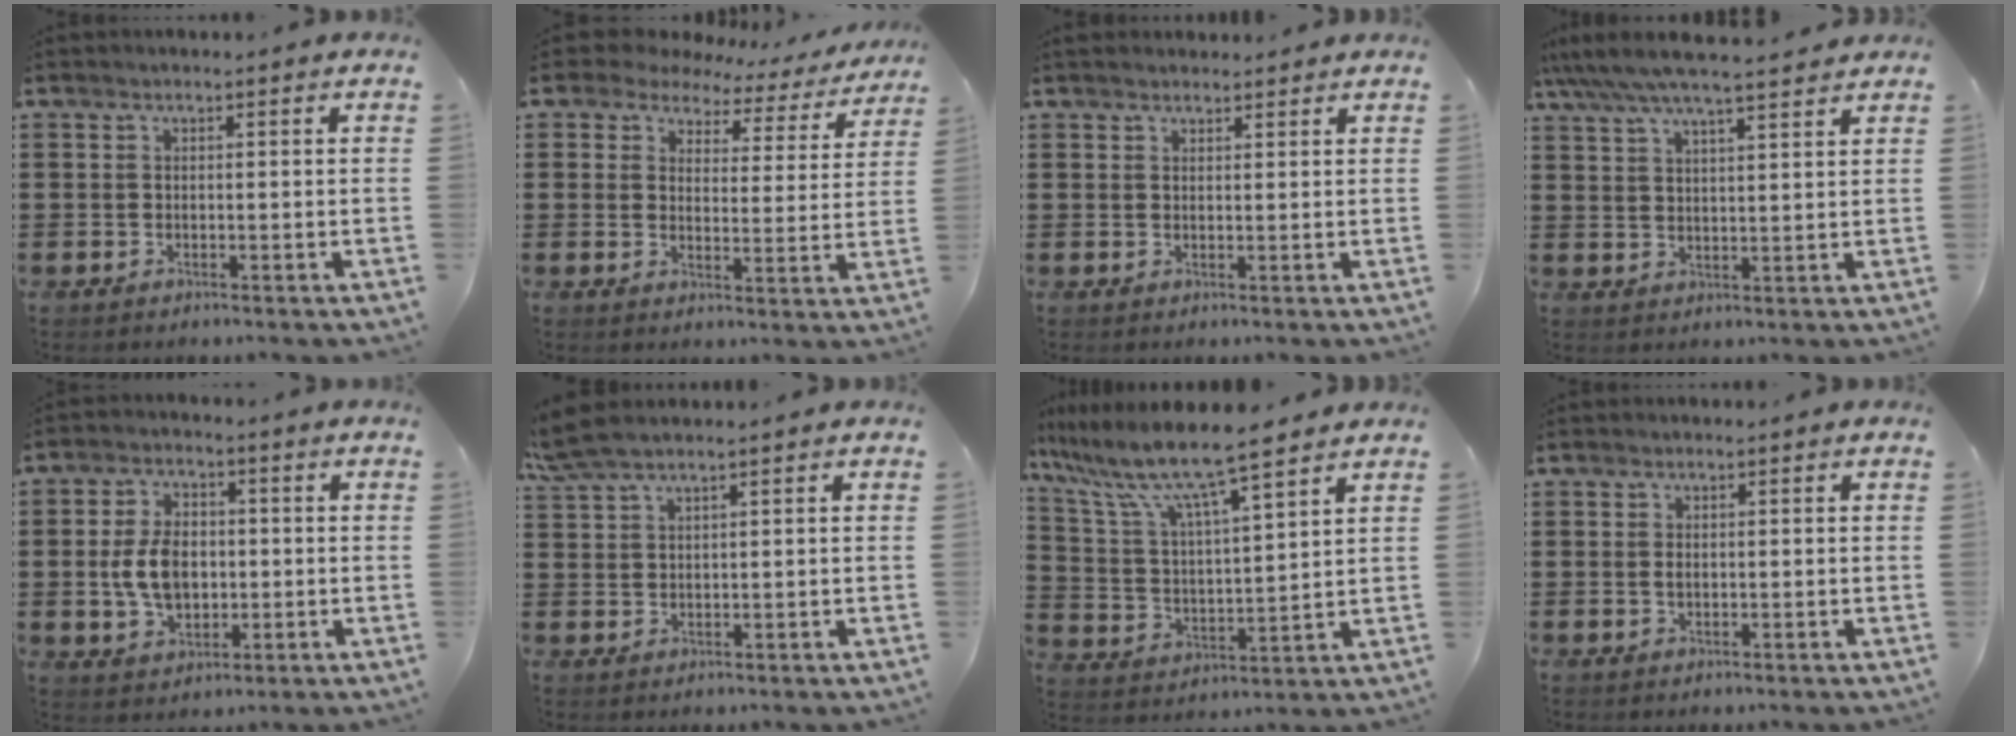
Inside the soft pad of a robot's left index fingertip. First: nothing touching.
{"total": 4.4, "force": [3.6, 2.4, 1.1], "torque": [-0.043, -0.011, 0.060]}
{"total": 1.4, "force": [1.4, 0.4, 0.1], "torque": [-0.004, 0.003, 0.027]}
{"total": 5.7, "force": [5.1, 0.2, 2.6], "torque": [-0.068, -0.021, 0.087]}
{"total": 7.6, "force": [-0.5, 5.0, 5.7], "torque": [-0.129, 0.002, -0.016]}
{"total": 3.8, "force": [2.9, 0.4, 2.4], "torque": [-0.054, 0.002, 0.054]}
{"total": 8.9, "force": [7.8, 0.0, 4.4], "torque": [-0.119, -0.047, 0.128]}
{"total": 0.8, "force": [-0.1, 0.5, 0.7], "torque": [-0.016, 0.001, -0.003]}